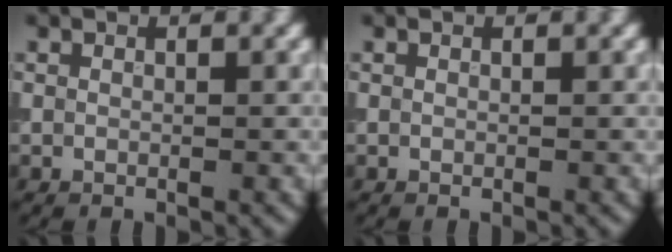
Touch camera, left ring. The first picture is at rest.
{"total": 0.0}